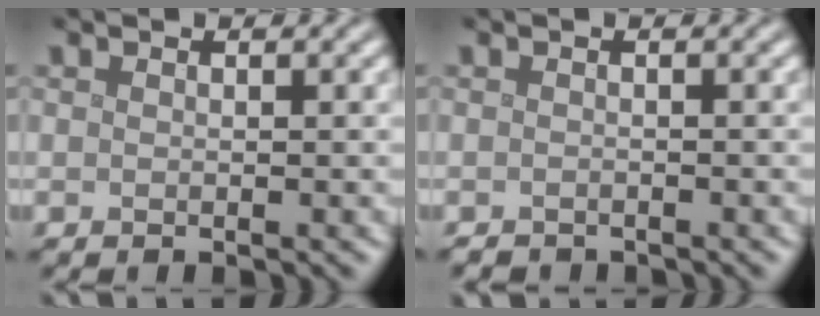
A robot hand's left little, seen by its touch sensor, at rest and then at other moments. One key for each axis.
{"total": 1.1, "fx": -1.0, "fy": 0.2, "fz": 0.0, "tx": 0.002, "ty": -0.004, "tz": -0.017}